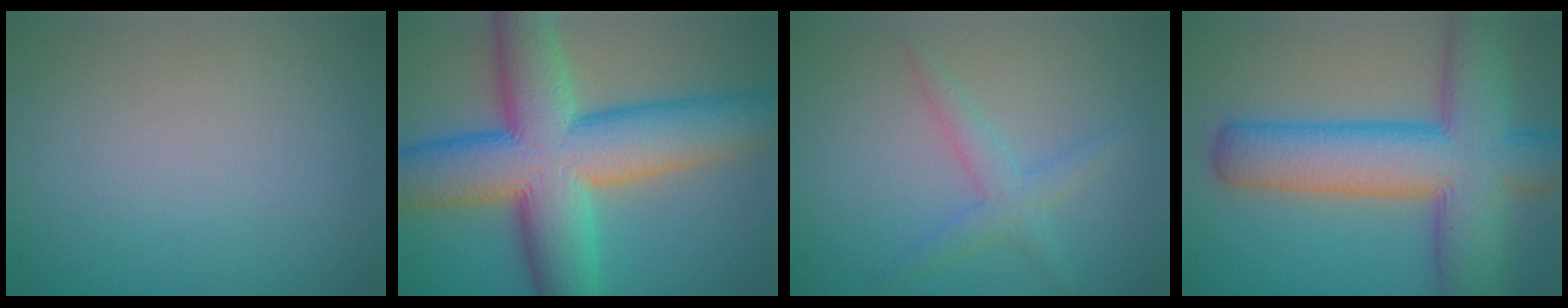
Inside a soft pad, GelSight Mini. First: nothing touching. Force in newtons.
{"total": 14.8, "press": 14.8, "slide": 0.5}
{"total": 2.4, "press": 2.4, "slide": 0.1}
{"total": 11.4, "press": 11.4, "slide": 0.6}